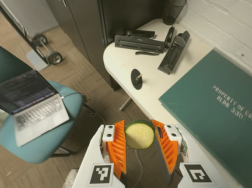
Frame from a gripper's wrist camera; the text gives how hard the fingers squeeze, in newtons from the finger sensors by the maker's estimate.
{"total": 10.2, "left": 10.4, "right": 9.9}